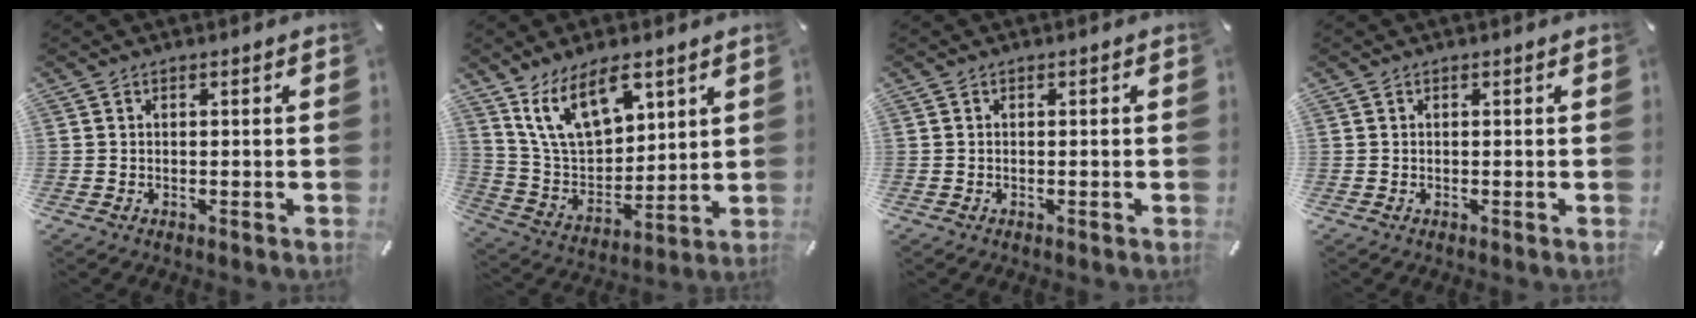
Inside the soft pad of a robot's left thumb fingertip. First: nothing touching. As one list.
[{"total": 14.8, "force": [9.1, 8.2, 8.2], "torque": [-0.170, -0.041, 0.169]}, {"total": 0.0}, {"total": 0.0}]